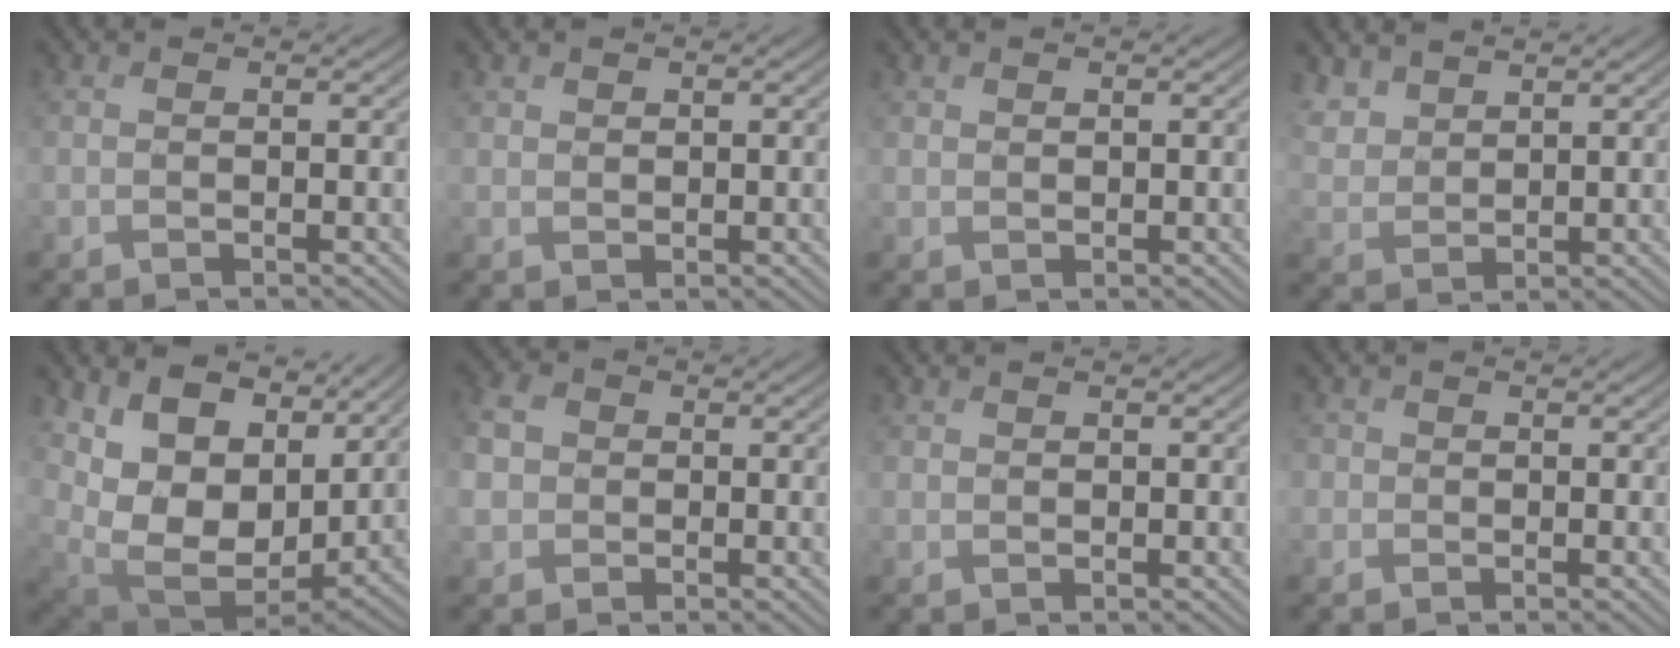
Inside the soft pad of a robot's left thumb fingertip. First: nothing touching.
{"total": 1.3, "force": [1.1, 0.8, 0.1], "torque": [-0.001, -0.001, 0.021]}
{"total": 1.0, "force": [0.9, 0.5, 0.0], "torque": [0.002, 0.000, 0.017]}
{"total": 4.2, "force": [3.7, 1.6, 1.3], "torque": [-0.042, 0.005, 0.085]}
{"total": 13.4, "force": [6.4, 8.5, 8.2], "torque": [-0.209, -0.002, 0.124]}
{"total": 3.9, "force": [0.0, 3.5, 1.8], "torque": [-0.068, 0.004, -0.007]}
{"total": 0.8, "force": [0.7, 0.3, -0.1], "torque": [0.004, -0.001, 0.012]}
{"total": 1.1, "force": [0.2, 1.1, 0.0], "torque": [0.005, 0.002, -0.004]}